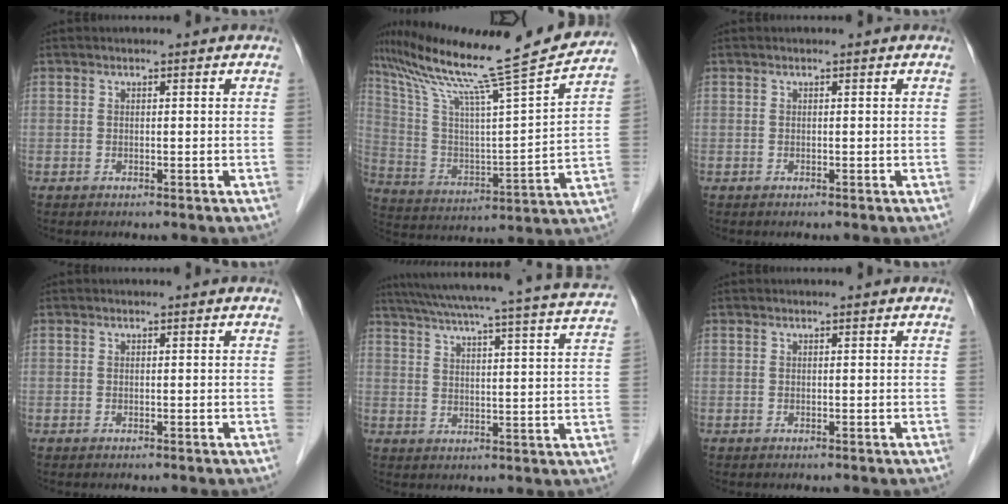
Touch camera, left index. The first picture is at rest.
{"total": 23.3, "force": [20.3, -1.0, 11.5], "torque": [-0.208, -0.026, 0.317]}
{"total": 0.0}
{"total": 0.0}
{"total": 23.9, "force": [21.2, -0.6, 10.9], "torque": [-0.179, -0.022, 0.269]}
{"total": 0.0}